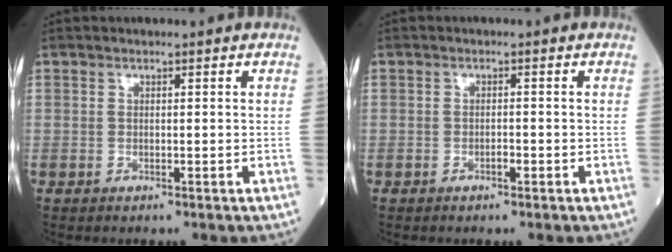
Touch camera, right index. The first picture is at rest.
{"total": 0.9, "force": [-0.5, 0.3, 0.7], "torque": [-0.013, 0.001, -0.009]}